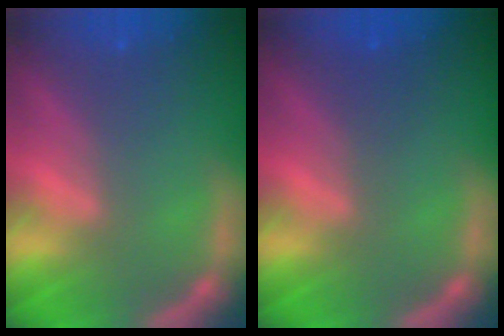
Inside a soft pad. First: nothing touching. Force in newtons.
{"total": 1.0}